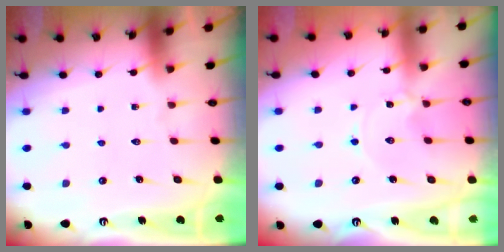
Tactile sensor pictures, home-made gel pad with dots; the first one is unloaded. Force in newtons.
{"total": 0.0}